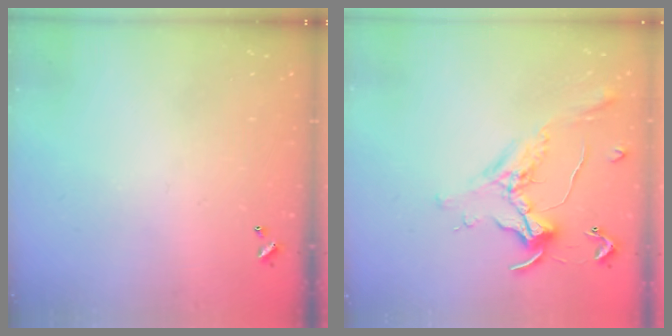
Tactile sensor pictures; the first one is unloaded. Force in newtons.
{"total": 1.1, "press": 1.0, "slide": 0.4}